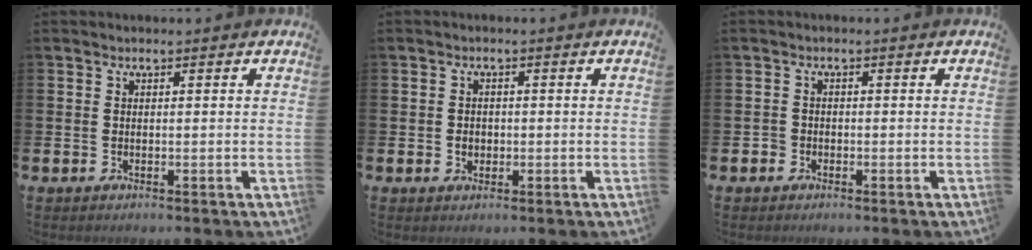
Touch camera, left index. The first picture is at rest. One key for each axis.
{"total": 1.5, "fx": -0.1, "fy": 1.3, "fz": 0.7, "tx": 0.000, "ty": 0.001, "tz": -0.006}
{"total": 1.6, "fx": -1.3, "fy": 0.8, "fz": -0.3, "tx": 0.010, "ty": 0.001, "tz": -0.029}